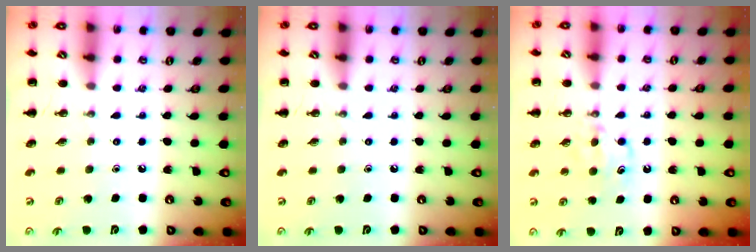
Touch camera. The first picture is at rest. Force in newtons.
{"total": 0.0}
{"total": 6.3, "press": 6.1, "slide": 1.6}